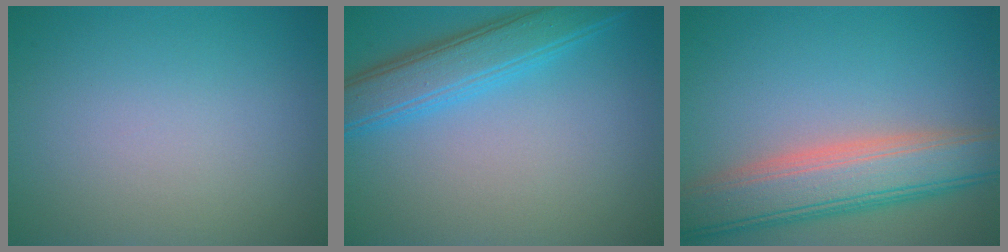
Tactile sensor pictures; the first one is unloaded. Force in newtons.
{"total": 4.9, "press": 4.8, "slide": 0.3}
{"total": 7.7, "press": 7.7, "slide": 0.7}